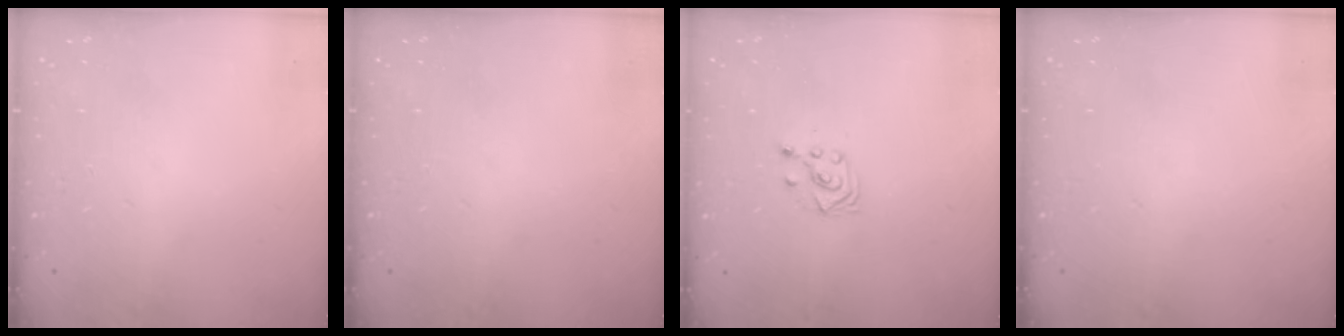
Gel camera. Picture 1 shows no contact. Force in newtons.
{"total": 0.0}
{"total": 3.4, "press": 3.3, "slide": 0.9}
{"total": 0.0}